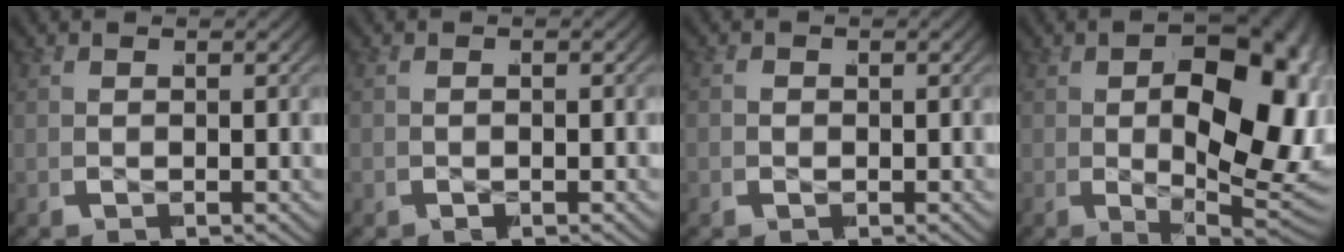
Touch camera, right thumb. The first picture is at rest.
{"total": 0.7, "force": [-0.5, 0.3, 0.3], "torque": [-0.005, -0.001, -0.009]}
{"total": 0.9, "force": [-0.3, 0.9, 0.2], "torque": [-0.004, -0.001, -0.005]}
{"total": 16.5, "force": [-2.0, 9.3, 13.4], "torque": [-0.206, -0.050, -0.007]}